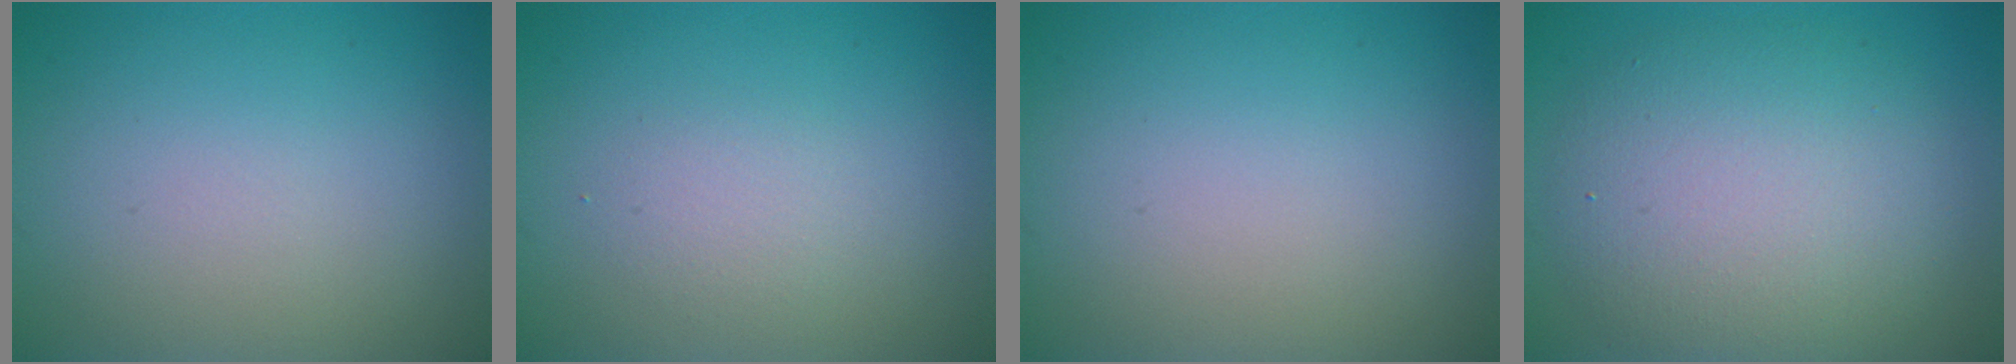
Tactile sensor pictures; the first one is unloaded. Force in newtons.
{"total": 1.5, "press": 1.4, "slide": 0.1}
{"total": 0.0}
{"total": 7.4, "press": 7.4, "slide": 0.8}